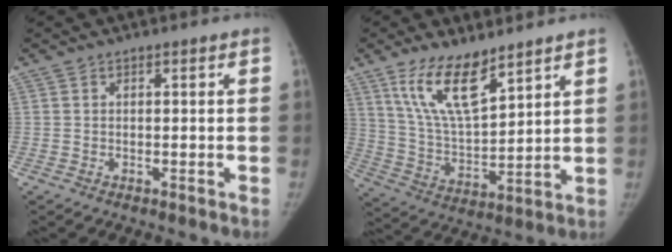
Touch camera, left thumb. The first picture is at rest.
{"total": 13.1, "force": [8.7, 4.5, 8.7], "torque": [-0.144, -0.052, 0.179]}